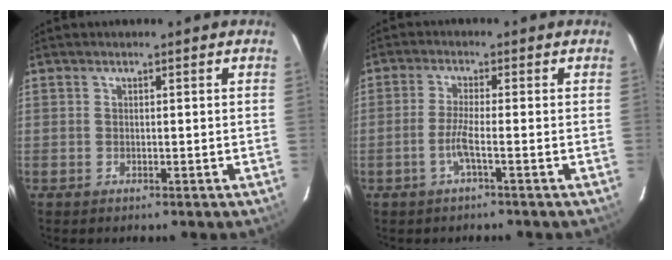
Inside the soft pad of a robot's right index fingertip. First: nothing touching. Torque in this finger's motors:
{"motor_torque": [-0.09, 0.11, 0.02, 0.02]}